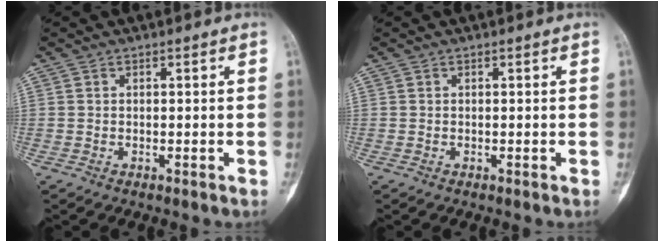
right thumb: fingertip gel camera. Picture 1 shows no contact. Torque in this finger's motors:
{"motor_torque": [0.01, 0.01, 0.00, 0.00, 0.00]}